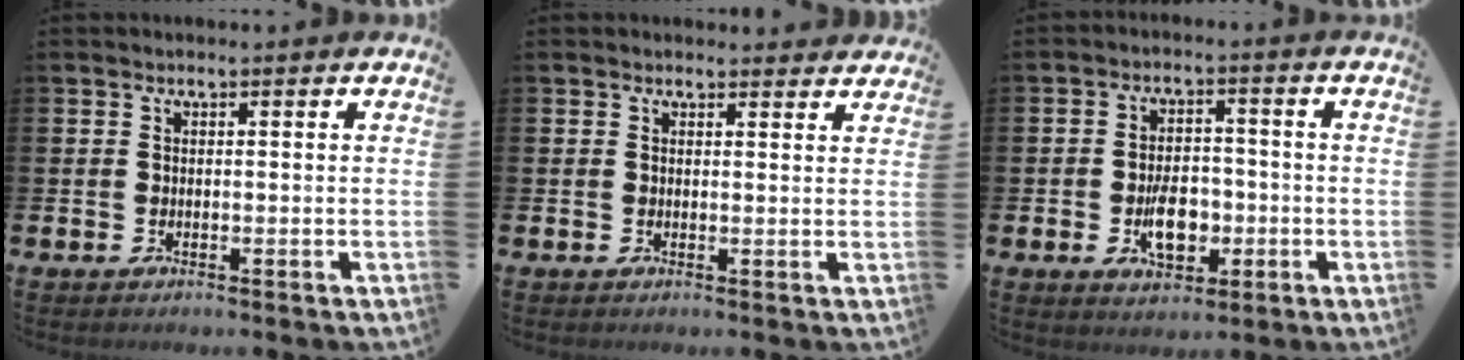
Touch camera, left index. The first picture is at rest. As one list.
[{"total": 1.5, "force": [1.4, 0.4, 0.0], "torque": [0.005, -0.003, 0.024]}, {"total": 6.0, "force": [-1.5, 3.6, 4.5], "torque": [-0.070, 0.009, -0.026]}]